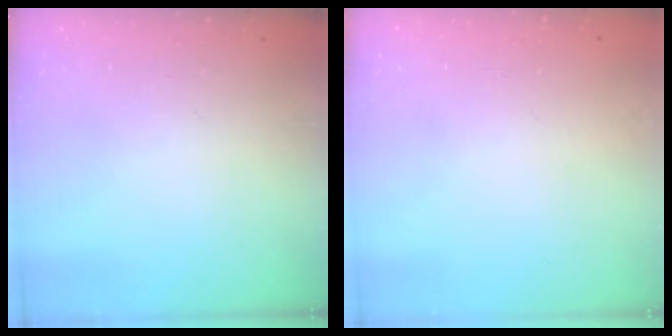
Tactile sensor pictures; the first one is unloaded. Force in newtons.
{"total": 0.0}